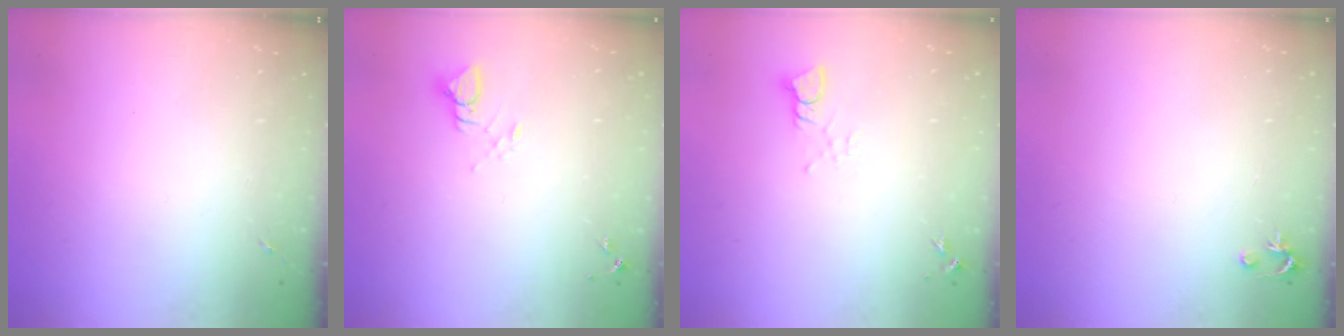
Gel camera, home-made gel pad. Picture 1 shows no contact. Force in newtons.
{"total": 3.7, "press": 3.7, "slide": 0.1}
{"total": 3.3, "press": 3.3, "slide": 0.1}
{"total": 2.5, "press": 2.5, "slide": 0.2}